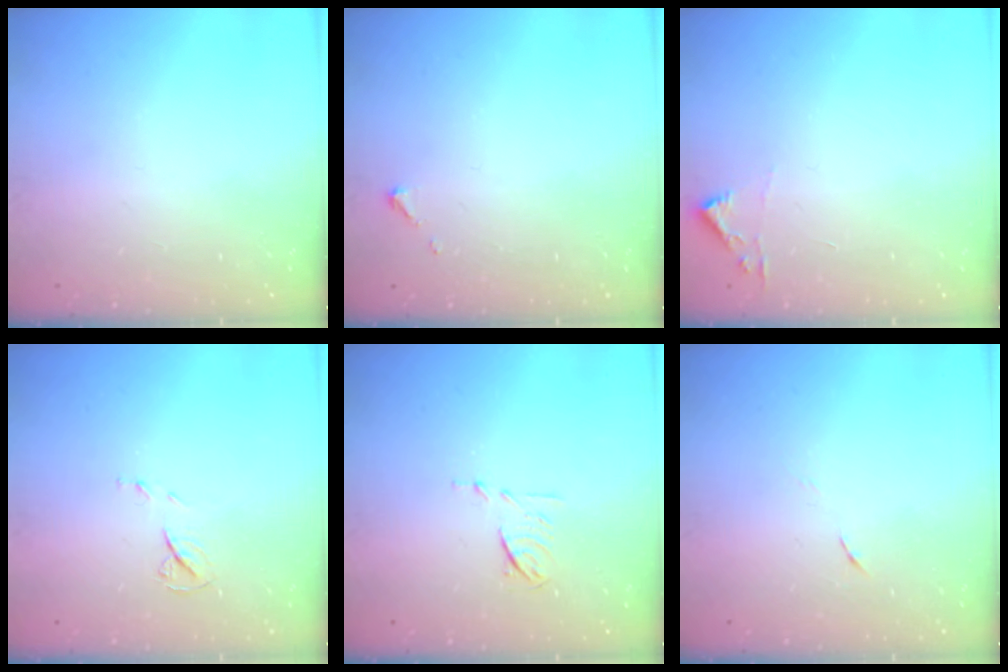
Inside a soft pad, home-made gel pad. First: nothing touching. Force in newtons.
{"total": 2.6, "press": 2.6, "slide": 0.3}
{"total": 3.3, "press": 3.3, "slide": 0.4}
{"total": 5.7, "press": 5.6, "slide": 0.5}
{"total": 6.3, "press": 6.2, "slide": 1.0}
{"total": 3.9, "press": 3.5, "slide": 1.6}